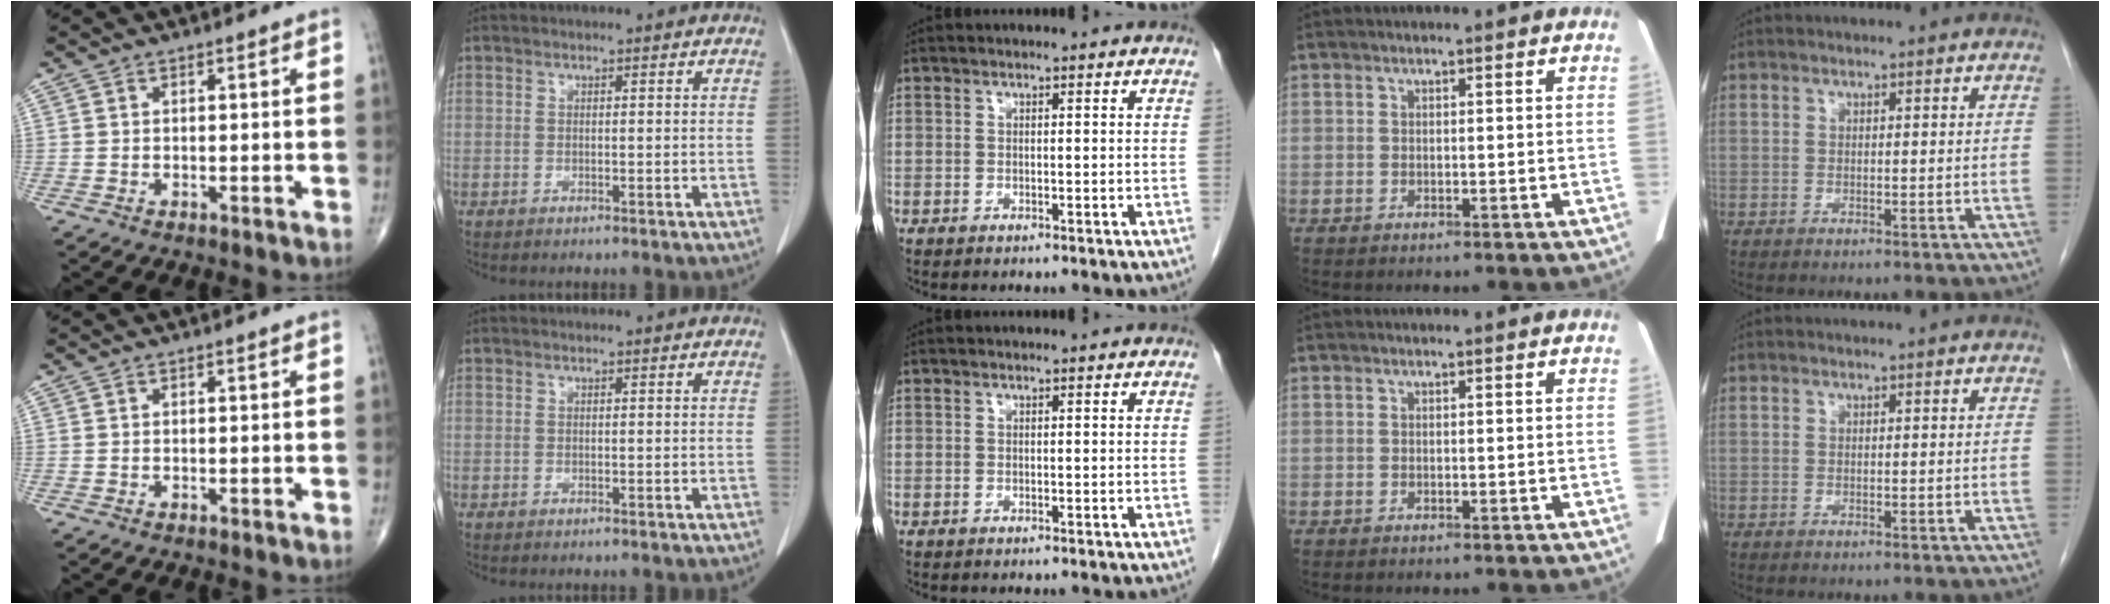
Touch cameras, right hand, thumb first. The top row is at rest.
{}